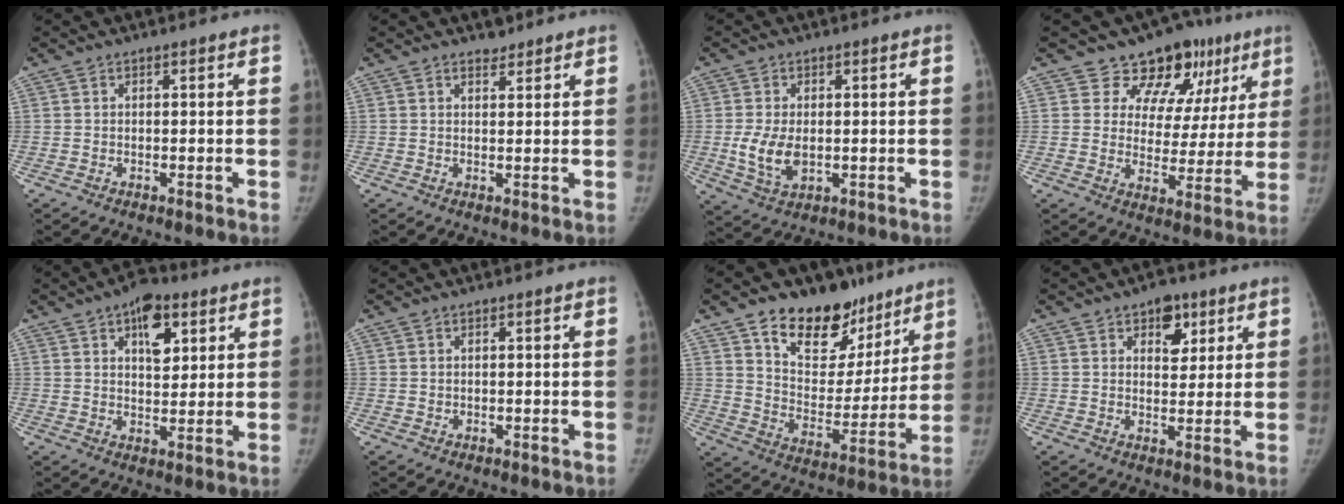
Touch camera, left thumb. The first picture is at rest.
{"total": 2.1, "force": [1.8, 0.9, 0.4], "torque": [0.005, -0.014, 0.026]}
{"total": 6.8, "force": [-0.4, 4.2, 5.4], "torque": [-0.103, -0.013, 0.001]}
{"total": 14.7, "force": [9.3, 10.0, 5.6], "torque": [-0.011, -0.033, 0.116]}
{"total": 9.2, "force": [4.5, 5.0, 6.3], "torque": [-0.062, -0.017, 0.064]}
{"total": 0.7, "force": [0.5, 0.4, 0.1], "torque": [0.005, -0.003, 0.007]}
{"total": 19.9, "force": [13.4, 11.6, 9.1], "torque": [-0.077, -0.077, 0.213]}
{"total": 6.6, "force": [3.6, 4.1, 3.8], "torque": [-0.022, -0.016, 0.050]}